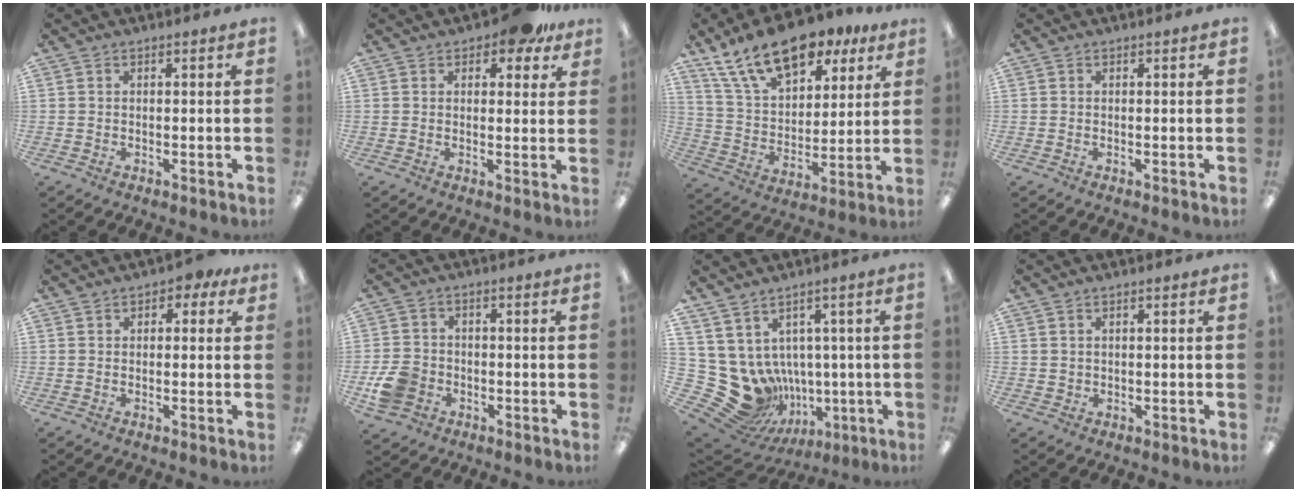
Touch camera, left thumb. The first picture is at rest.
{"total": 6.4, "force": [4.2, 3.1, 3.7], "torque": [-0.042, -0.013, 0.070]}
{"total": 19.2, "force": [12.9, 9.4, 10.7], "torque": [-0.183, -0.060, 0.231]}
{"total": 0.0}
{"total": 2.0, "force": [0.7, 1.4, 1.2], "torque": [-0.017, 0.002, 0.010]}
{"total": 7.1, "force": [-2.7, 5.7, 3.2], "torque": [-0.068, 0.015, -0.051]}
{"total": 13.4, "force": [-2.0, 12.0, 5.8], "torque": [-0.149, -0.020, -0.002]}
{"total": 1.2, "force": [0.6, 1.0, 0.1], "torque": [-0.002, 0.003, 0.010]}